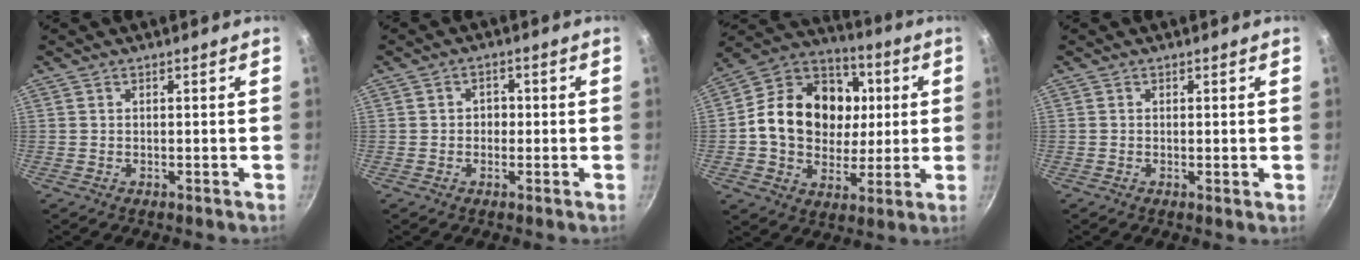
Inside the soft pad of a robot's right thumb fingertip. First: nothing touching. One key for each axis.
{"total": 2.6, "fx": -0.2, "fy": 2.3, "fz": 1.2, "tx": -0.001, "ty": 0.007, "tz": -0.007}
{"total": 21.3, "fx": 2.1, "fy": 17.2, "fz": 12.4, "tx": -0.186, "ty": 0.022, "tz": 0.028}
{"total": 0.6, "fx": 0.0, "fy": 0.1, "fz": 0.6, "tx": -0.010, "ty": -0.003, "tz": -0.002}